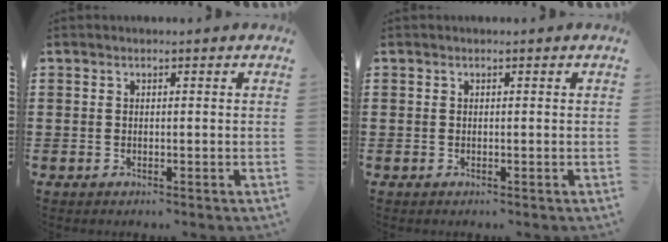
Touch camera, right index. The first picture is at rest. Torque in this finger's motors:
{"motor_torque": [-0.09, 0.09, 0.00, 0.00]}